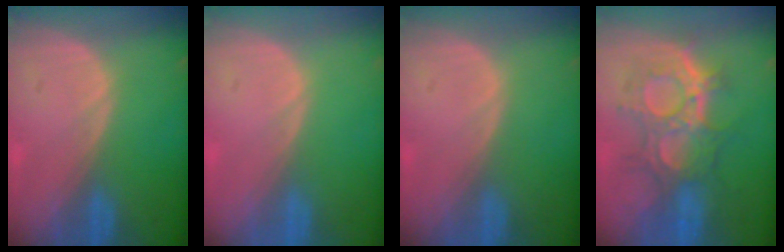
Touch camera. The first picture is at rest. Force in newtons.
{"total": 0.0}
{"total": 0.0}
{"total": 9.5, "press": 9.3, "slide": 2.0}